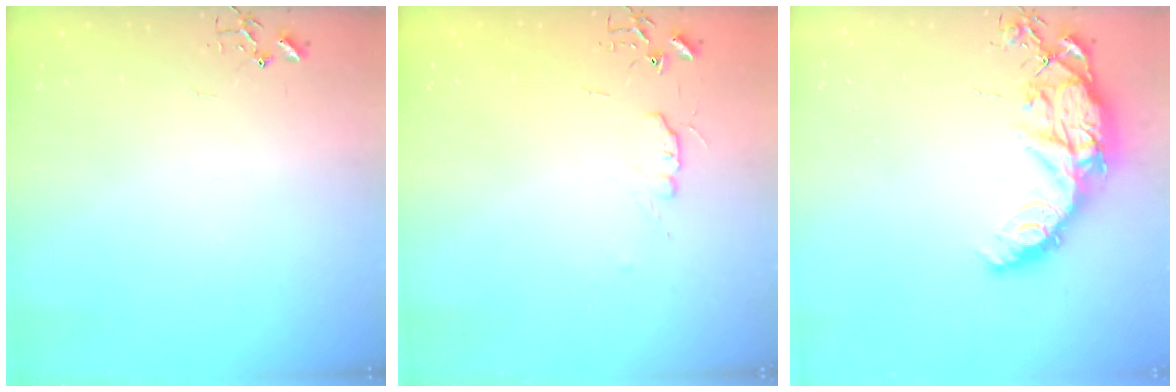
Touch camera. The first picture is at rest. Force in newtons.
{"total": 5.6, "press": 5.5, "slide": 0.7}
{"total": 16.6, "press": 16.5, "slide": 1.3}